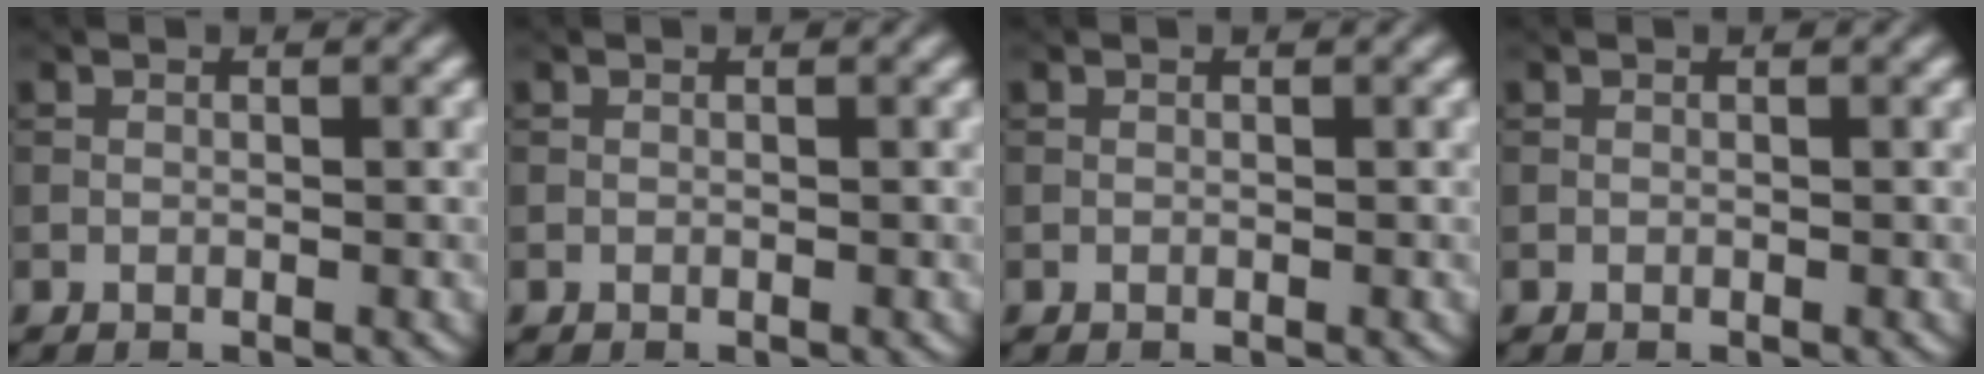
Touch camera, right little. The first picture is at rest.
{"total": 0.0}
{"total": 0.0}
{"total": 0.0}